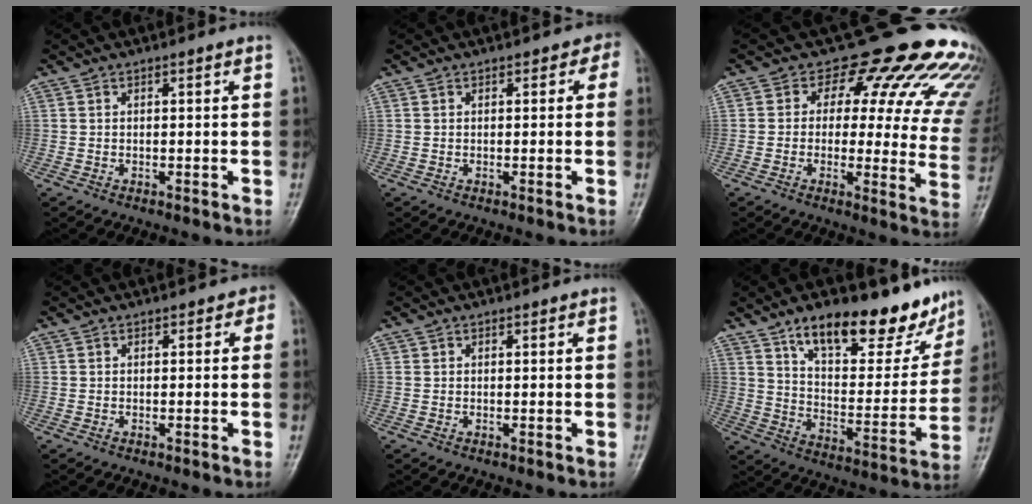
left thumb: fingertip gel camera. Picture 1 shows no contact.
{"total": 2.3, "force": [0.9, 1.7, 1.2], "torque": [0.012, 0.002, 0.004]}
{"total": 21.9, "force": [16.0, 9.8, 11.3], "torque": [-0.092, -0.083, 0.167]}
{"total": 1.8, "force": [0.7, 1.3, 0.9], "torque": [0.010, 0.002, 0.001]}
{"total": 0.7, "force": [0.5, 0.5, 0.1], "torque": [0.005, -0.003, 0.004]}
{"total": 21.3, "force": [15.2, 8.4, 12.3], "torque": [-0.123, -0.078, 0.238]}